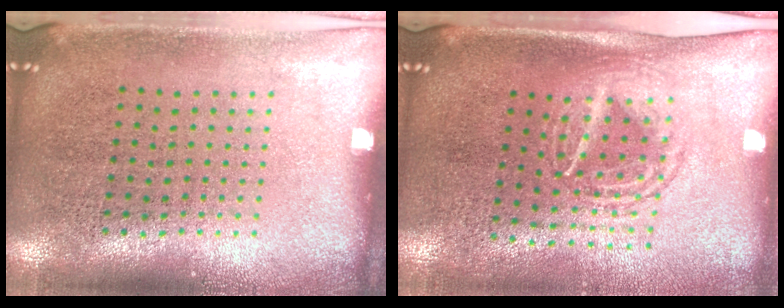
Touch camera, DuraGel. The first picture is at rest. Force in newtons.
{"total": 1.7, "press": 1.4, "slide": 1.0}